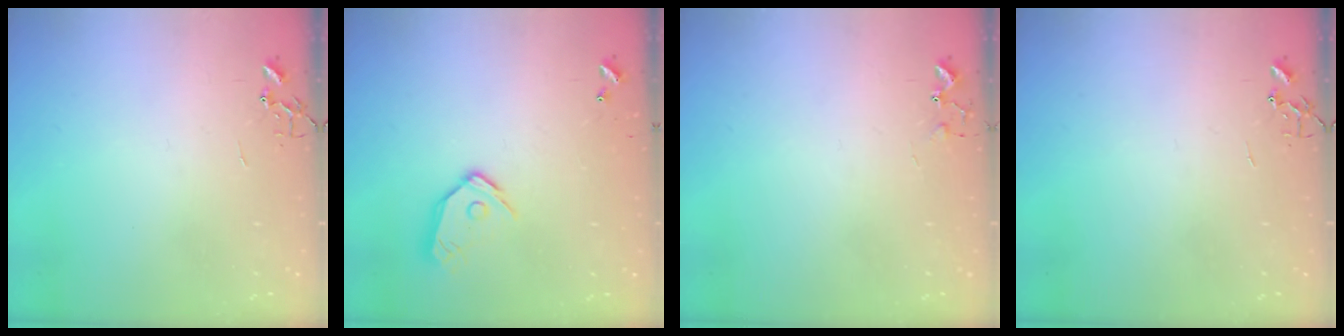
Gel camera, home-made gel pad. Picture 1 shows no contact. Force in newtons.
{"total": 11.6, "press": 11.5, "slide": 1.2}
{"total": 5.8, "press": 5.7, "slide": 0.7}
{"total": 0.0}